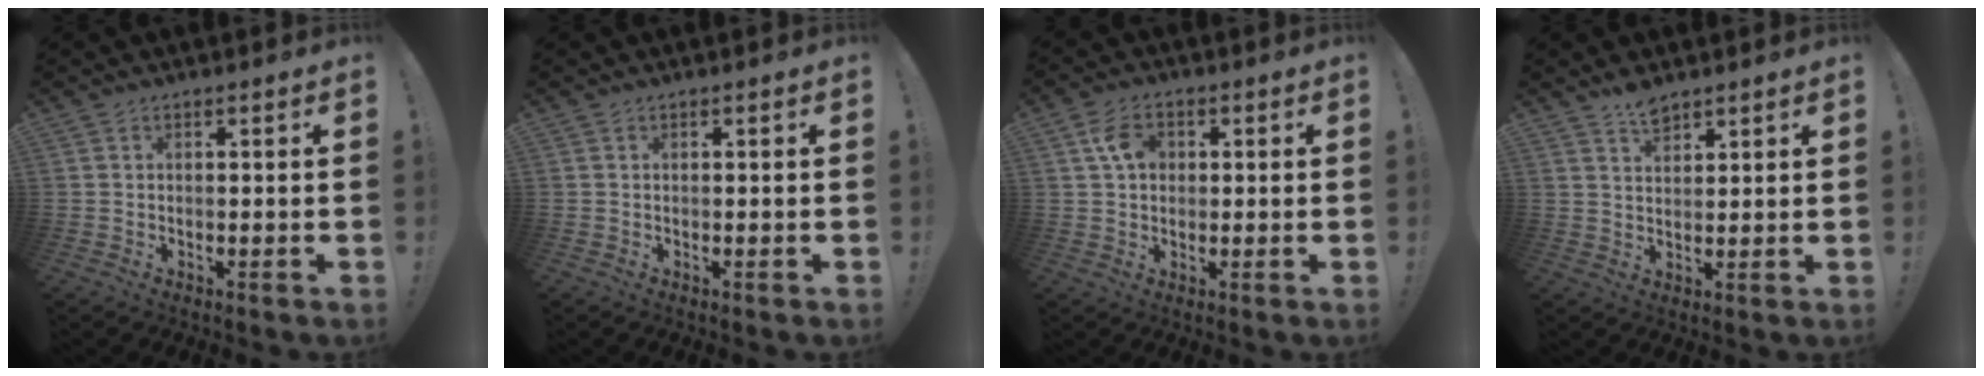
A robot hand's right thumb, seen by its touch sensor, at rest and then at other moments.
{"total": 0.0}
{"total": 7.0, "force": [1.9, 4.9, 4.6], "torque": [-0.078, 0.010, 0.038]}
{"total": 4.8, "force": [3.9, 2.1, 1.9], "torque": [-0.022, -0.026, 0.068]}